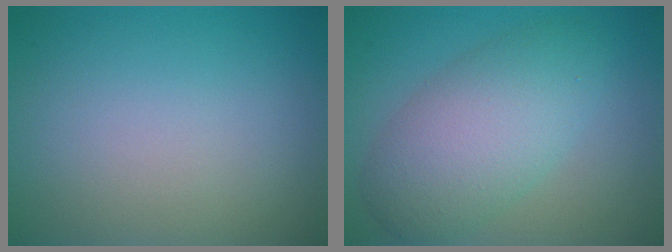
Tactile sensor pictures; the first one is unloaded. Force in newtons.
{"total": 6.4, "press": 6.4, "slide": 0.2}